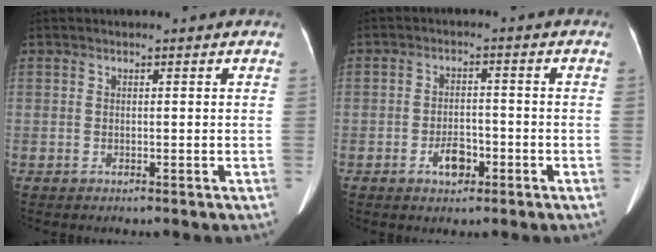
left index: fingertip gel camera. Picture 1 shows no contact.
{"total": 3.9, "force": [-2.1, 2.1, 2.6], "torque": [-0.044, 0.005, -0.032]}